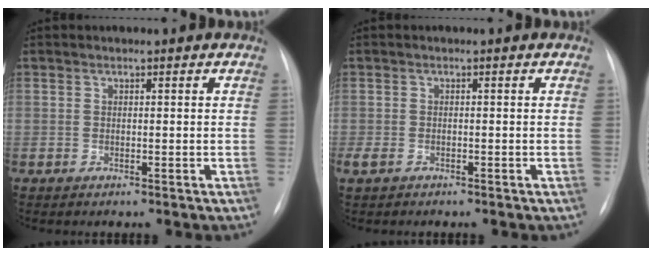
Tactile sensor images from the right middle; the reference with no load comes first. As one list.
[{"total": 2.3, "force": [-1.4, 1.3, 1.2], "torque": [-0.030, -0.004, -0.020]}]